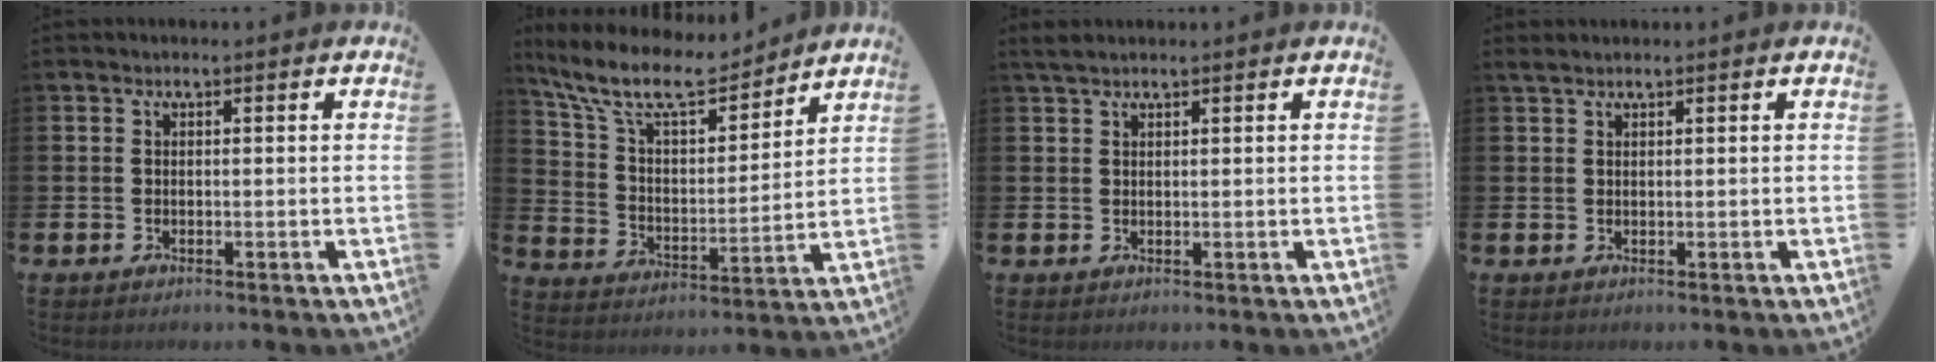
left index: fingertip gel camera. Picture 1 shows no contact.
{"total": 11.5, "force": [10.0, 3.1, 4.6], "torque": [-0.128, -0.059, 0.176]}
{"total": 1.9, "force": [1.6, 0.5, 0.8], "torque": [-0.014, 0.004, 0.029]}
{"total": 1.1, "force": [1.0, 0.2, 0.3], "torque": [-0.004, 0.000, 0.018]}